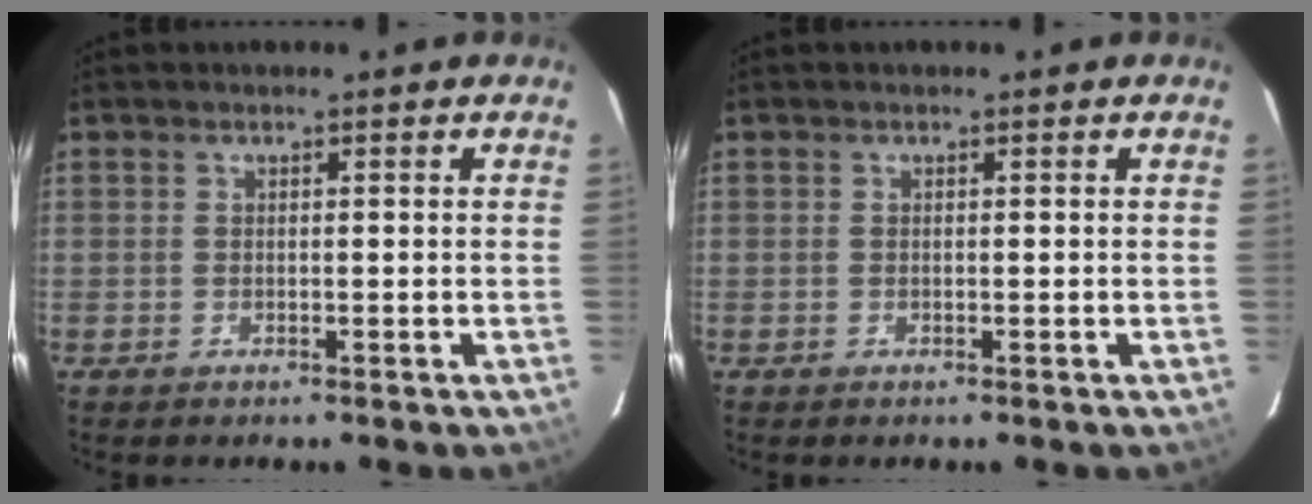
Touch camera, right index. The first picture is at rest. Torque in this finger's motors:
{"motor_torque": [0.00, 0.00, 0.00, 0.00]}